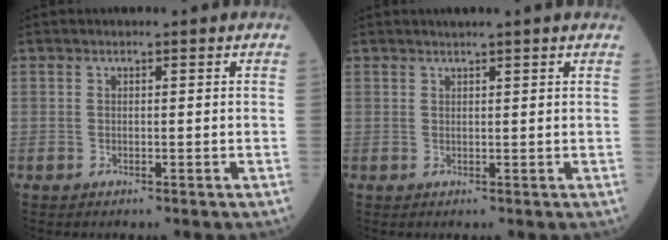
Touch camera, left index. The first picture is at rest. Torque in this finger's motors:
{"motor_torque": [0.31, -0.37, 0.00, 0.01]}